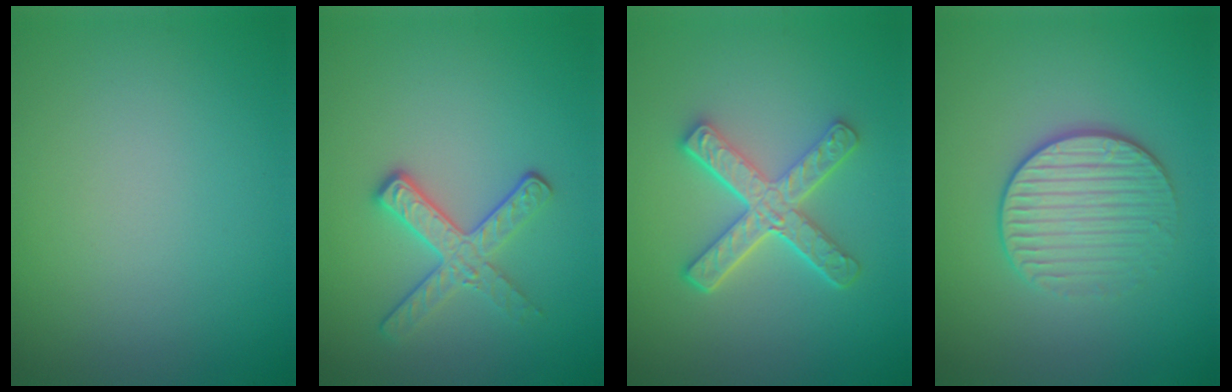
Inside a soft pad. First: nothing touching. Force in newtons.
{"total": 2.9, "press": 2.6, "slide": 1.3}
{"total": 4.9, "press": 3.4, "slide": 3.4}
{"total": 3.3, "press": 3.1, "slide": 1.2}